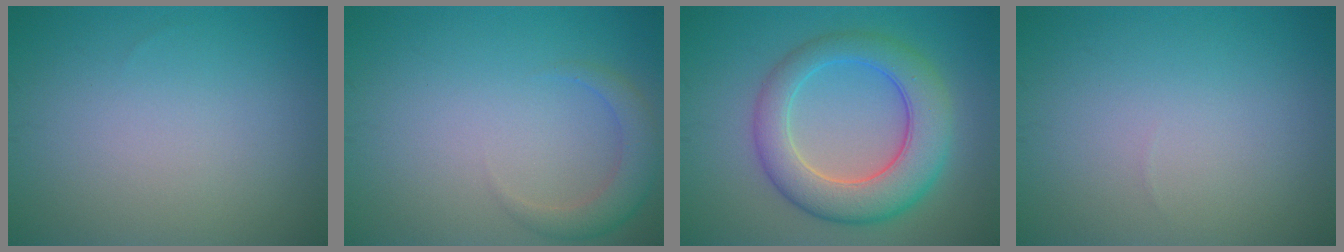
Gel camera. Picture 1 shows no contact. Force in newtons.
{"total": 2.7, "press": 2.7, "slide": 0.2}
{"total": 7.5, "press": 7.5, "slide": 0.3}
{"total": 0.0}